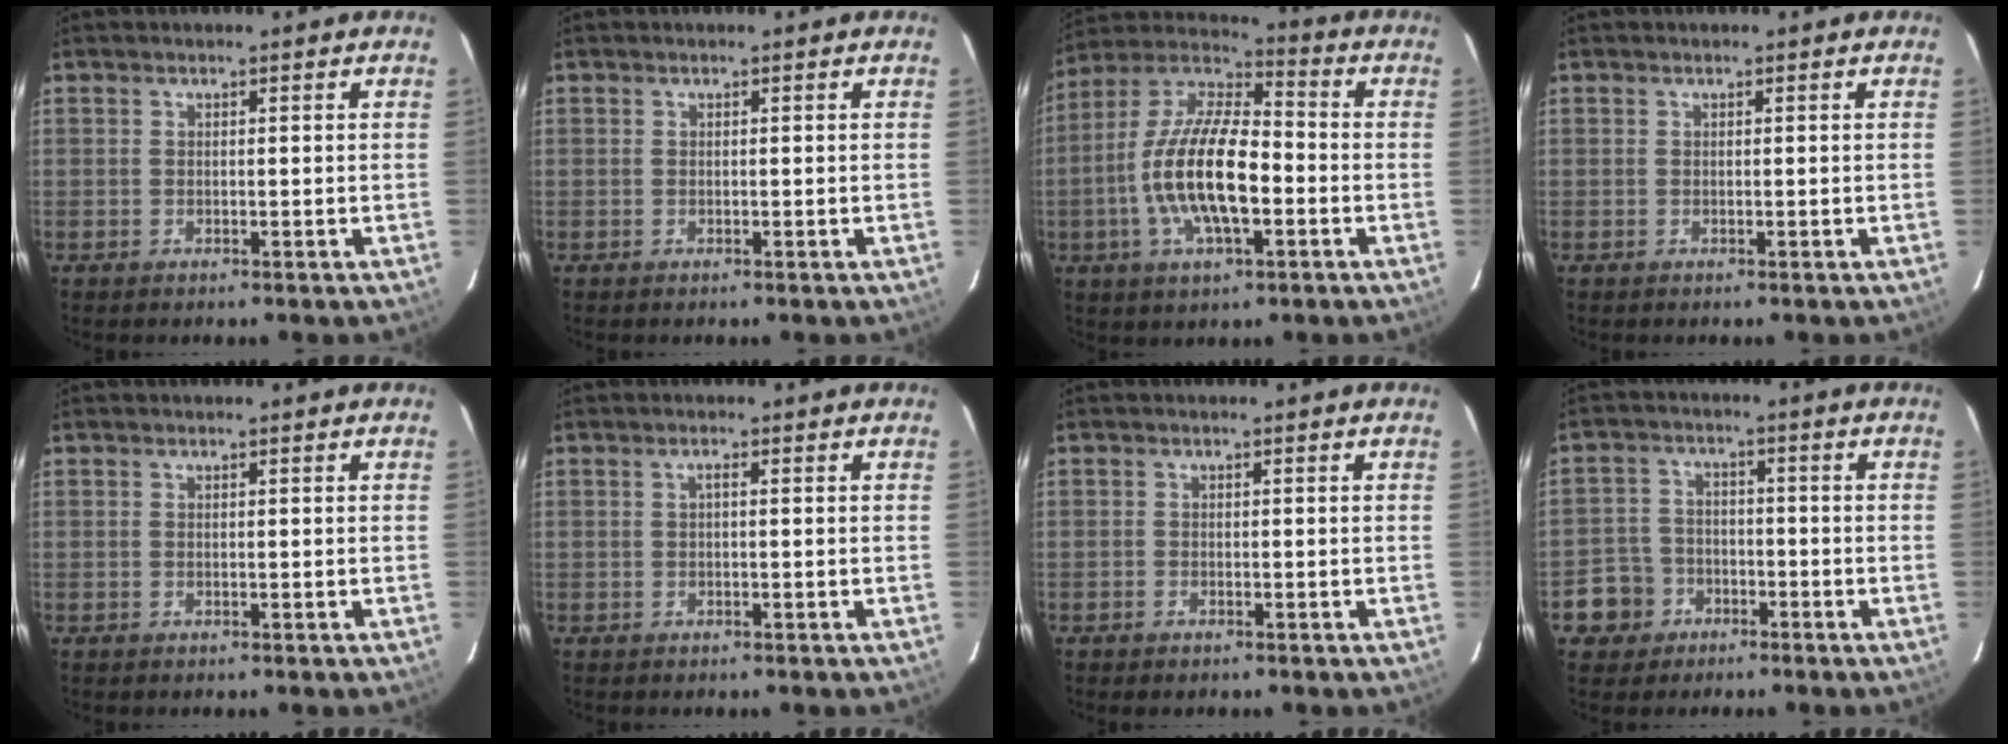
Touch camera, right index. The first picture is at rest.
{"total": 0.0}
{"total": 17.4, "force": [-3.8, 6.5, 15.7], "torque": [-0.311, -0.001, -0.077]}
{"total": 0.0}
{"total": 0.0}
{"total": 0.6, "force": [0.1, 0.1, 0.6], "torque": [-0.009, 0.004, -0.001]}
{"total": 0.9, "force": [-0.7, 0.4, 0.2], "torque": [-0.006, 0.001, -0.014]}
{"total": 6.6, "force": [-3.3, 5.6, 0.8], "torque": [-0.035, 0.024, -0.056]}